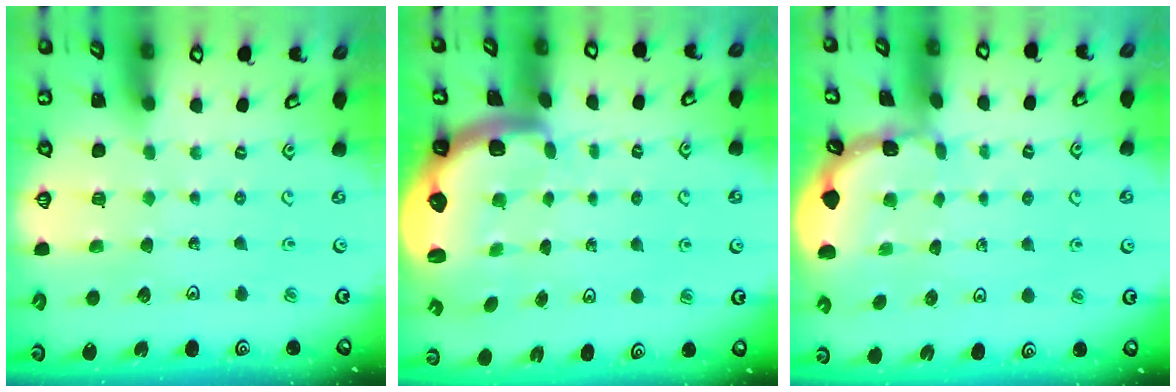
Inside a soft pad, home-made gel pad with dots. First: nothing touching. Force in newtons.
{"total": 2.8, "press": 2.5, "slide": 1.4}
{"total": 1.0, "press": 1.0, "slide": 0.1}